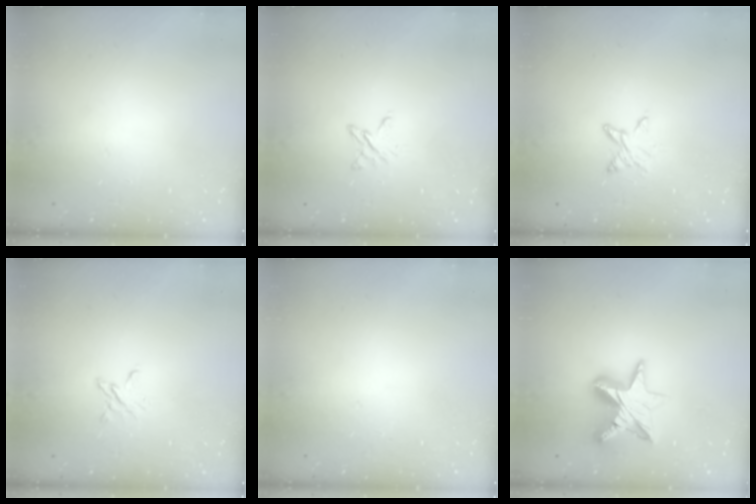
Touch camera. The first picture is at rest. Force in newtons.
{"total": 3.9, "press": 3.9, "slide": 0.3}
{"total": 5.2, "press": 5.1, "slide": 0.7}
{"total": 3.0, "press": 3.0, "slide": 0.4}
{"total": 0.0}
{"total": 11.1, "press": 11.1, "slide": 0.8}